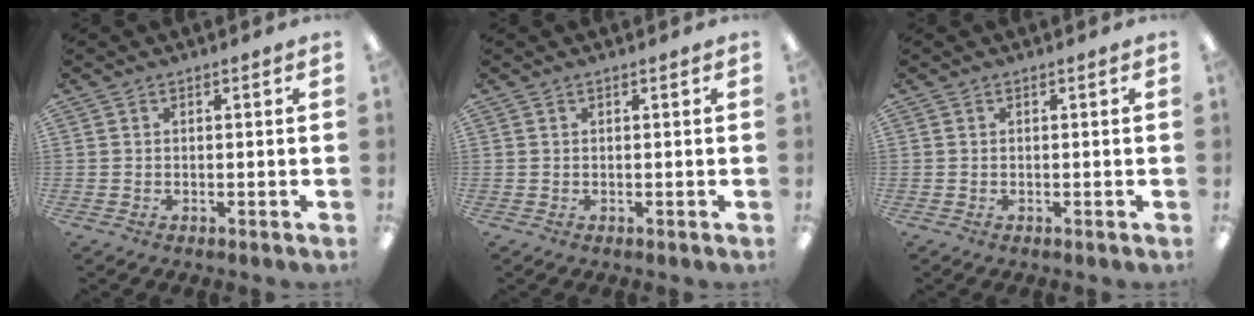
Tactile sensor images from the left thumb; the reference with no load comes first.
{"total": 0.0}
{"total": 0.0}